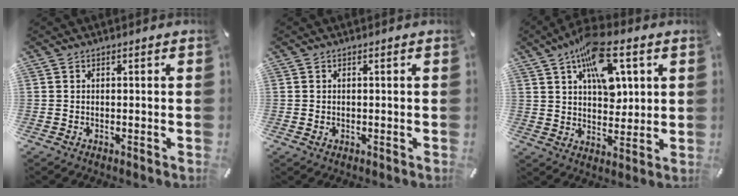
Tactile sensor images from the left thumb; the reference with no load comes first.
{"total": 0.6, "force": [-0.1, 0.5, 0.3], "torque": [-0.006, 0.003, -0.003]}
{"total": 14.0, "force": [6.0, 7.8, 10.0], "torque": [-0.153, -0.012, 0.106]}